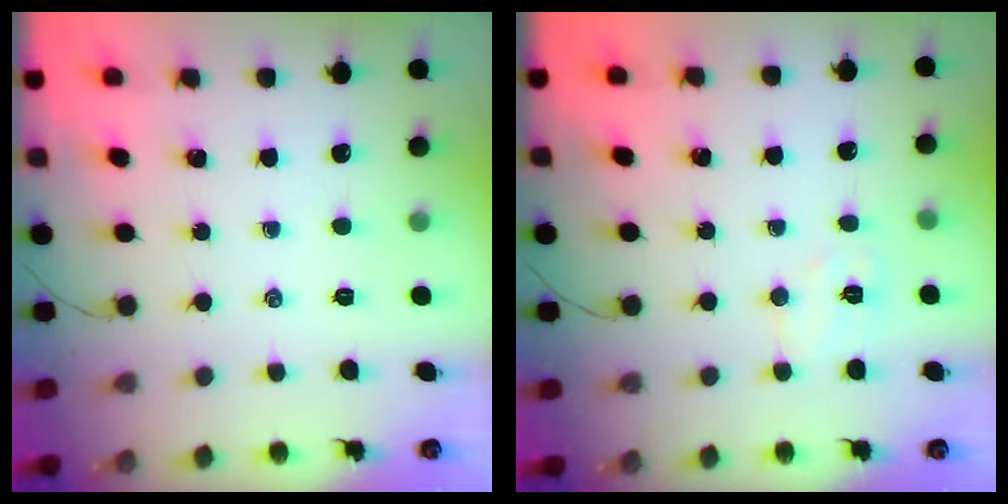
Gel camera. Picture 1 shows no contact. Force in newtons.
{"total": 5.8, "press": 5.7, "slide": 1.1}